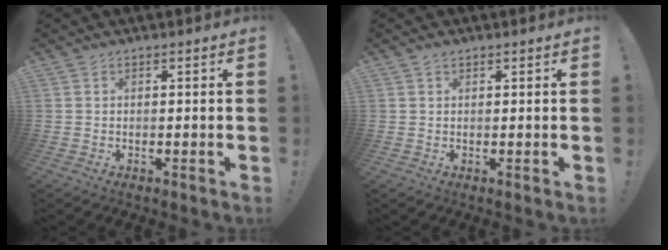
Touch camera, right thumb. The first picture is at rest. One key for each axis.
{"total": 0.9, "fx": 0.7, "fy": 0.5, "fz": 0.3, "tx": -0.001, "ty": -0.001, "tz": 0.012}